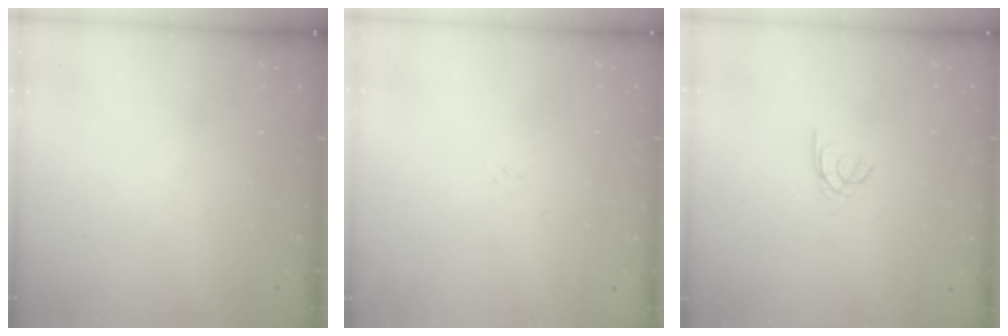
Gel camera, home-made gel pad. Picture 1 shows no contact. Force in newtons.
{"total": 1.7, "press": 1.6, "slide": 0.2}
{"total": 2.2, "press": 2.2, "slide": 0.2}